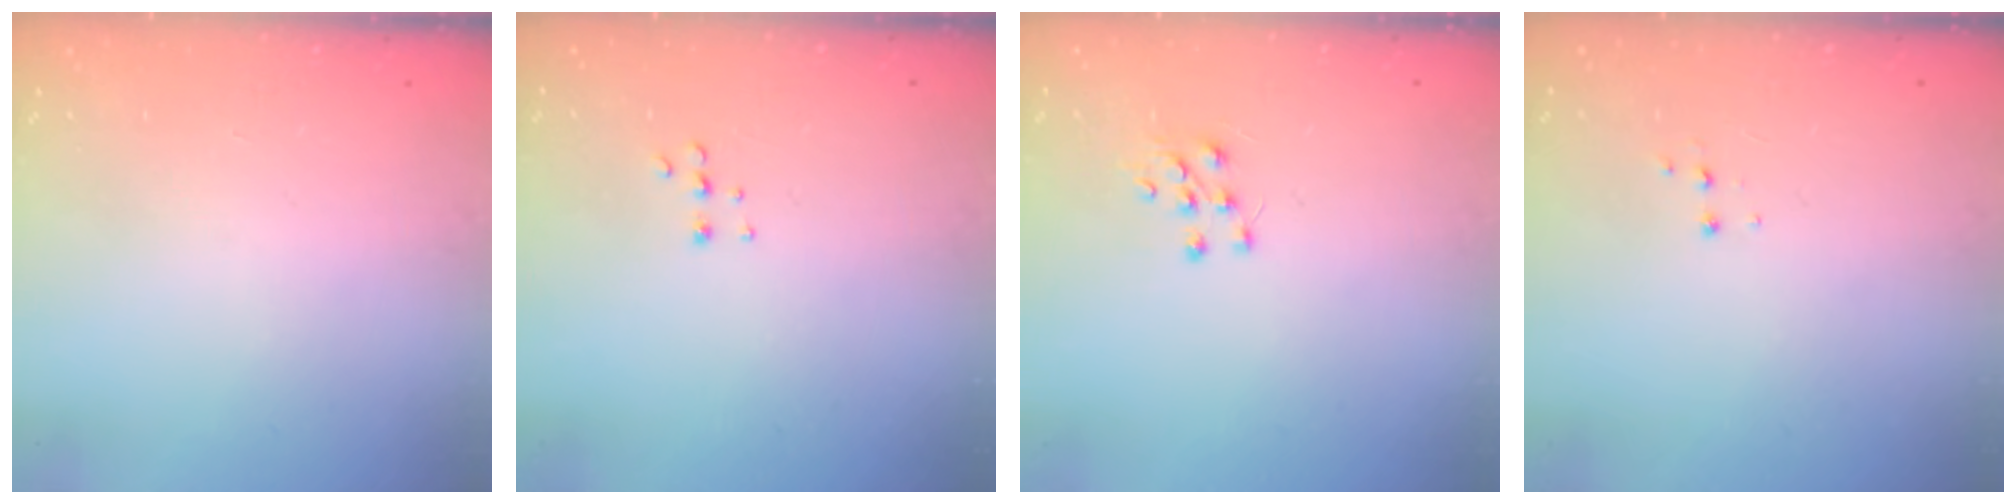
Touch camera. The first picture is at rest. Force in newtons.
{"total": 5.1, "press": 5.0, "slide": 0.7}
{"total": 6.3, "press": 6.3, "slide": 0.5}
{"total": 3.3, "press": 3.2, "slide": 0.4}